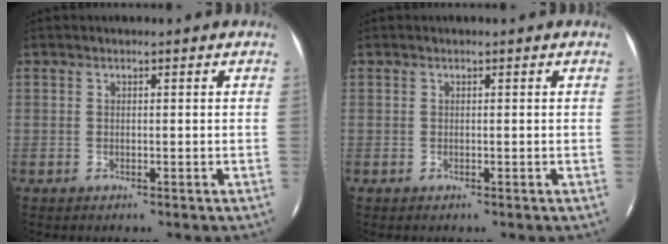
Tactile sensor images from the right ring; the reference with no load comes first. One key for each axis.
{"total": 0.0}